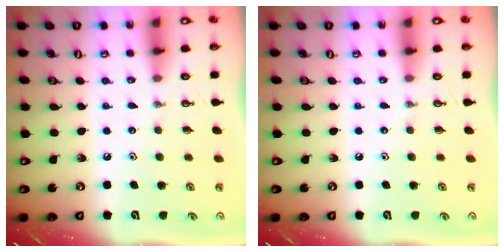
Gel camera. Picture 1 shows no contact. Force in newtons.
{"total": 0.0}